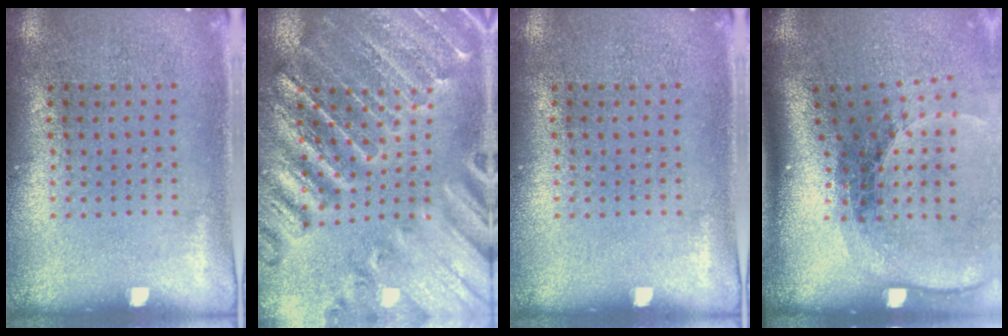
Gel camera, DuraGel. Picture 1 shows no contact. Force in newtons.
{"total": 2.7, "press": 2.7, "slide": 0.4}
{"total": 0.0}
{"total": 2.6, "press": 1.9, "slide": 1.8}